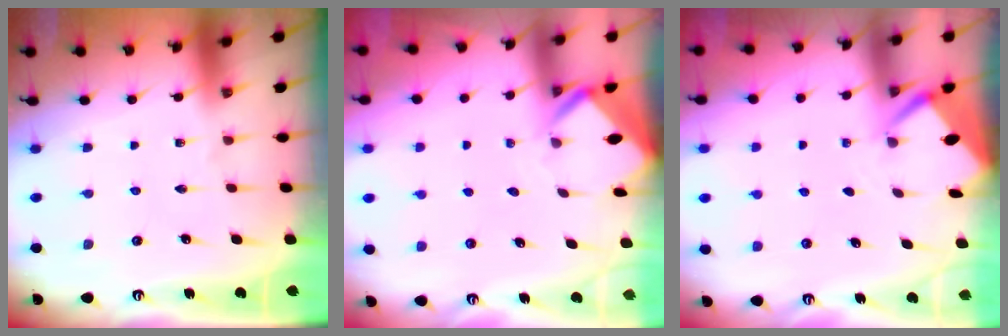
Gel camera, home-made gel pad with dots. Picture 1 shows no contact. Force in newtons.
{"total": 2.7, "press": 2.7, "slide": 0.2}
{"total": 2.6, "press": 2.6, "slide": 0.0}